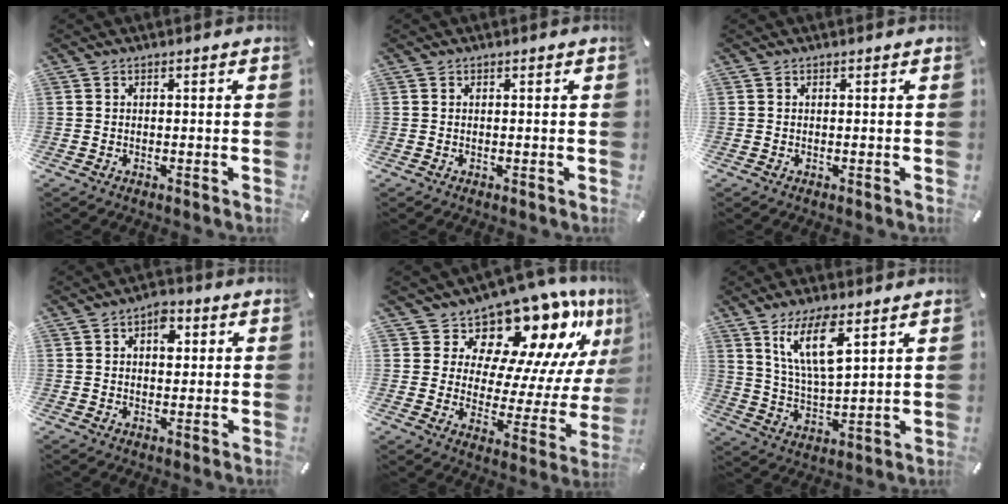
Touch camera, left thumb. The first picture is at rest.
{"total": 0.0}
{"total": 0.0}
{"total": 5.0, "force": [1.5, 3.2, 3.5], "torque": [-0.033, -0.005, 0.015]}
{"total": 14.8, "force": [12.9, 6.0, 4.4], "torque": [-0.051, -0.137, 0.208]}
{"total": 12.4, "force": [7.2, 4.3, 9.0], "torque": [-0.196, -0.019, 0.128]}